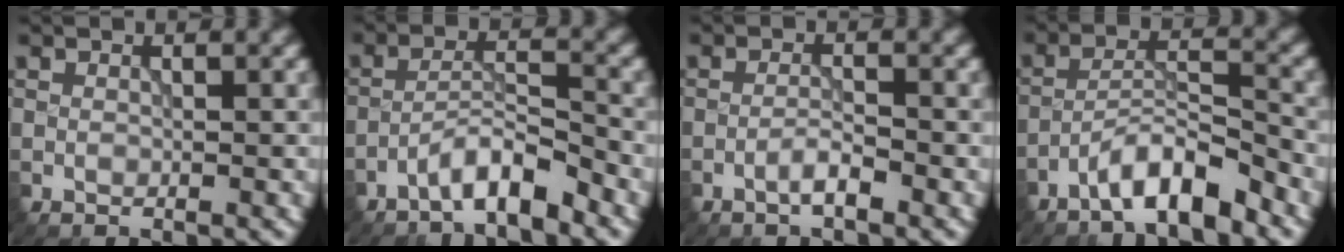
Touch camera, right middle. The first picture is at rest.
{"total": 3.8, "force": [-3.1, 0.4, 2.2], "torque": [-0.036, 0.012, -0.063]}
{"total": 1.7, "force": [-1.1, 0.2, 1.3], "torque": [-0.022, 0.007, -0.025]}
{"total": 5.0, "force": [-3.8, 0.8, 3.1], "torque": [-0.053, 0.011, -0.075]}